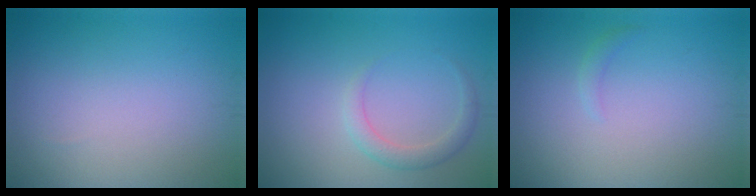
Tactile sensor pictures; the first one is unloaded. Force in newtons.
{"total": 1.9, "press": 1.9, "slide": 0.1}
{"total": 0.8, "press": 0.8, "slide": 0.1}